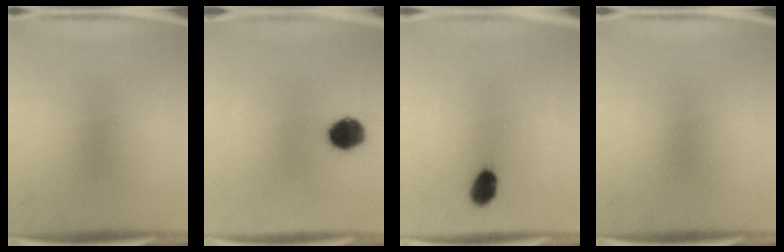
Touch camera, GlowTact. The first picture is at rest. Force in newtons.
{"total": 8.3}
{"total": 5.1}
{"total": 0.0}